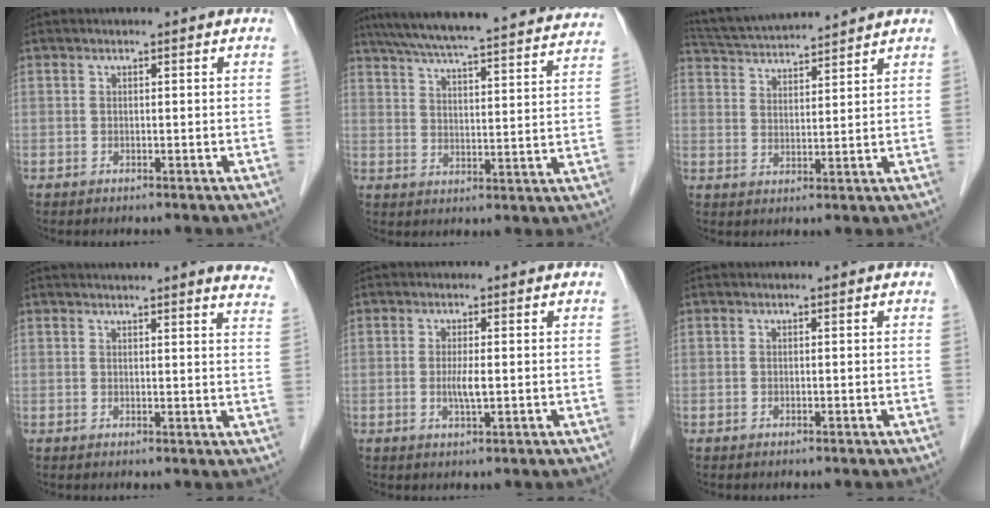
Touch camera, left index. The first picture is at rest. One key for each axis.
{"total": 32.0, "fx": 29.0, "fy": 2.9, "fz": 13.1, "tx": -0.215, "ty": -0.030, "tz": 0.365}
{"total": 11.3, "fx": 10.7, "fy": 0.0, "fz": 3.6, "tx": -0.078, "ty": 0.026, "tz": 0.179}
{"total": 11.5, "fx": 10.6, "fy": 0.6, "fz": 4.4, "tx": -0.036, "ty": -0.029, "tz": 0.096}
{"total": 2.5, "fx": -0.2, "fy": 0.3, "fz": 2.5, "tx": -0.053, "ty": -0.006, "tz": -0.004}
{"total": 0.0}